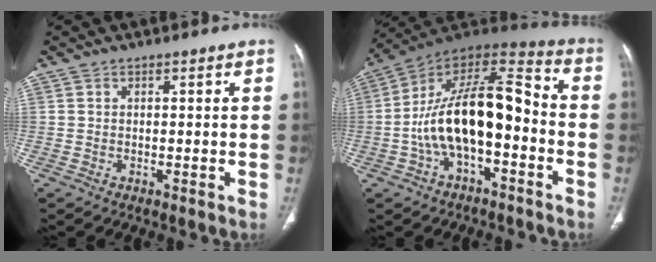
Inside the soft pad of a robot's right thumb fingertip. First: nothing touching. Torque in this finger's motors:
{"motor_torque": [1.35, 1.05, 2.19, -0.57, 0.28]}